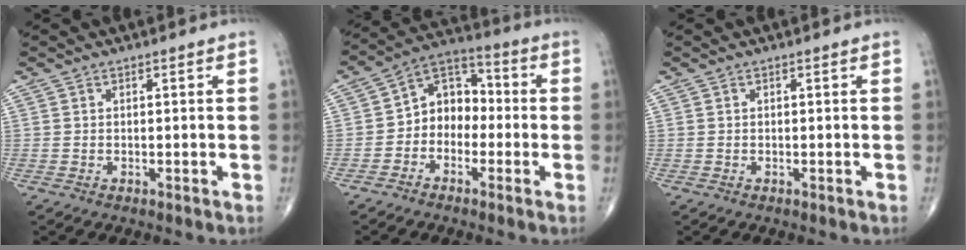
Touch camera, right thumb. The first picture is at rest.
{"total": 8.8, "force": [-1.8, 6.9, 5.2], "torque": [-0.047, 0.038, -0.052]}
{"total": 0.0}